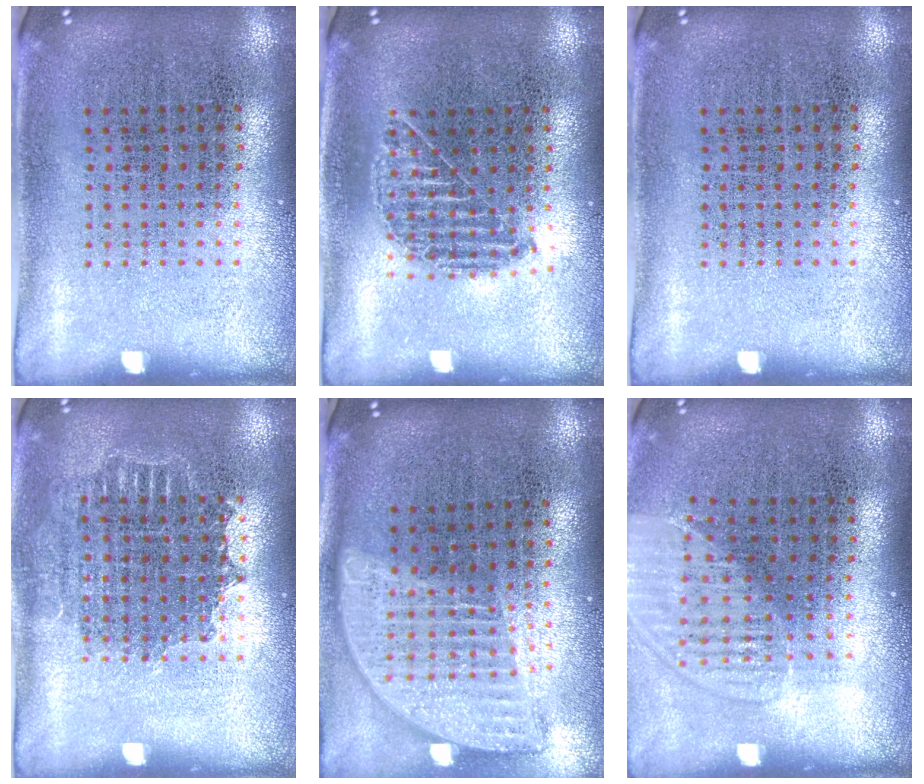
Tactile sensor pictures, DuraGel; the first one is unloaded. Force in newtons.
{"total": 1.0, "press": 0.9, "slide": 0.3}
{"total": 0.0}
{"total": 1.2, "press": 1.1, "slide": 0.5}
{"total": 2.0, "press": 1.6, "slide": 1.2}
{"total": 1.4, "press": 1.2, "slide": 0.7}